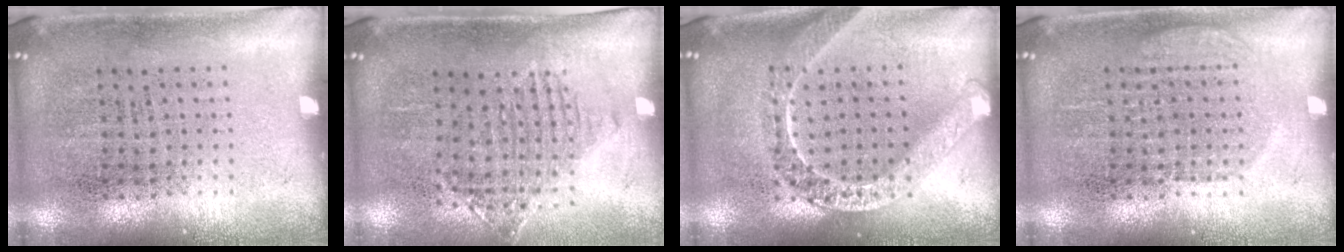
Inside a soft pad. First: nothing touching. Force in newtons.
{"total": 1.2, "press": 1.1, "slide": 0.5}
{"total": 1.6, "press": 1.6, "slide": 0.1}
{"total": 1.6, "press": 1.5, "slide": 0.4}